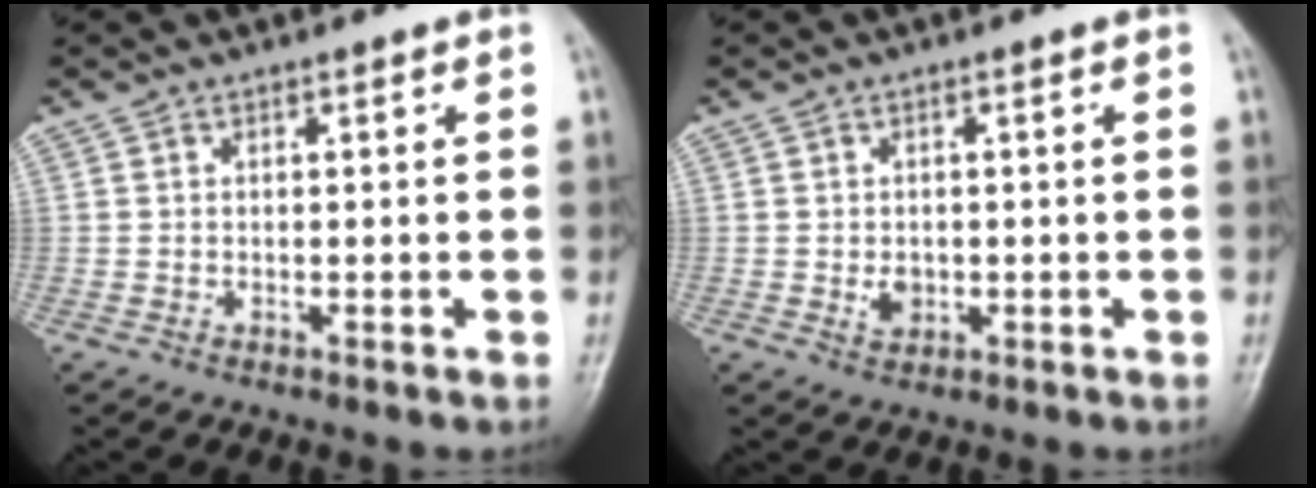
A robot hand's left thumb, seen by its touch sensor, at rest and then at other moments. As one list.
[{"total": 2.5, "force": [-0.3, 1.9, 1.5], "torque": [-0.016, 0.000, 0.000]}]